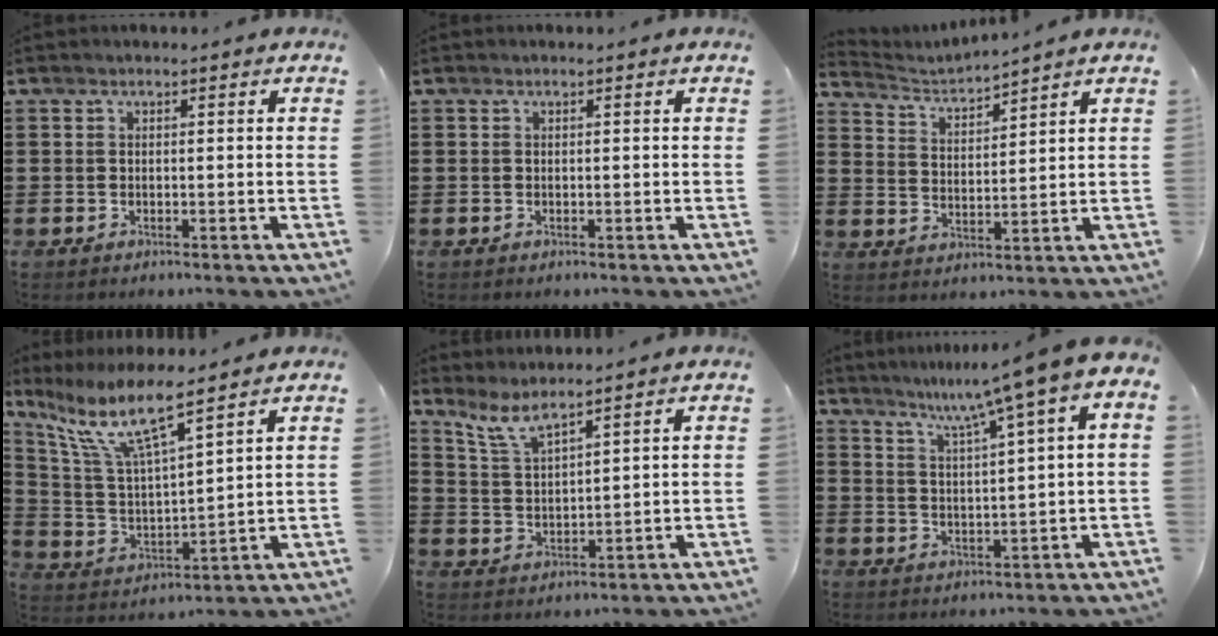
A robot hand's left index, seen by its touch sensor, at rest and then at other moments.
{"total": 0.0}
{"total": 2.9, "force": [2.9, -0.2, 0.0], "torque": [-0.016, -0.021, 0.045]}
{"total": 9.7, "force": [7.1, 1.4, 6.5], "torque": [-0.160, -0.041, 0.118]}
{"total": 5.4, "force": [4.5, 0.7, 2.8], "torque": [-0.070, -0.016, 0.081]}
{"total": 6.4, "force": [4.1, -0.6, 4.9], "torque": [-0.104, -0.037, 0.058]}